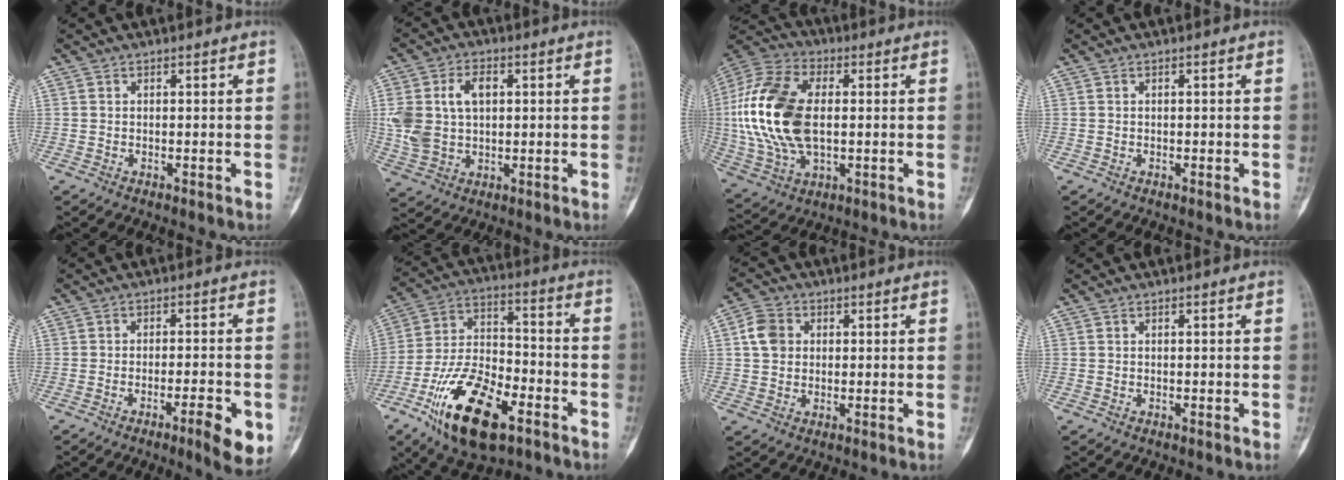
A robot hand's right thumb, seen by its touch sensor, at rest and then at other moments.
{"total": 10.9, "force": [1.9, 7.3, 7.9], "torque": [-0.156, 0.010, 0.046]}
{"total": 21.0, "force": [0.9, 12.2, 17.1], "torque": [-0.368, 0.004, 0.019]}
{"total": 0.0}
{"total": 7.6, "force": [-3.1, 1.4, 6.8], "torque": [-0.098, 0.004, -0.041]}
{"total": 19.7, "force": [-9.9, 9.0, 14.5], "torque": [-0.257, 0.051, -0.172]}
{"total": 5.8, "force": [1.1, 4.7, 3.1], "torque": [-0.049, 0.007, 0.016]}
{"total": 0.0}